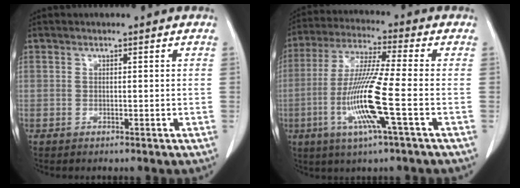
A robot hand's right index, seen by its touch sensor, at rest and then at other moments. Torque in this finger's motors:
{"motor_torque": [1.84, -0.30, 0.78, 0.13]}